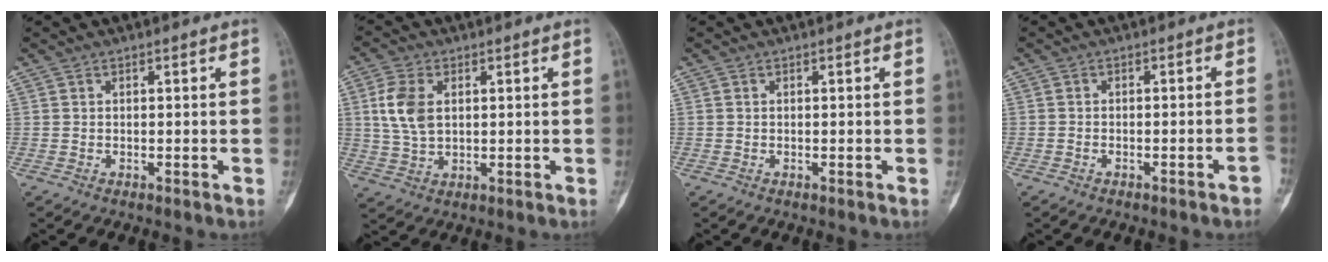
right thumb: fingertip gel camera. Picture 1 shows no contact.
{"total": 7.9, "force": [1.7, 4.9, 5.9], "torque": [-0.124, 0.000, 0.039]}
{"total": 0.0}
{"total": 2.2, "force": [-1.4, 0.2, 1.6], "torque": [-0.020, 0.016, -0.020]}